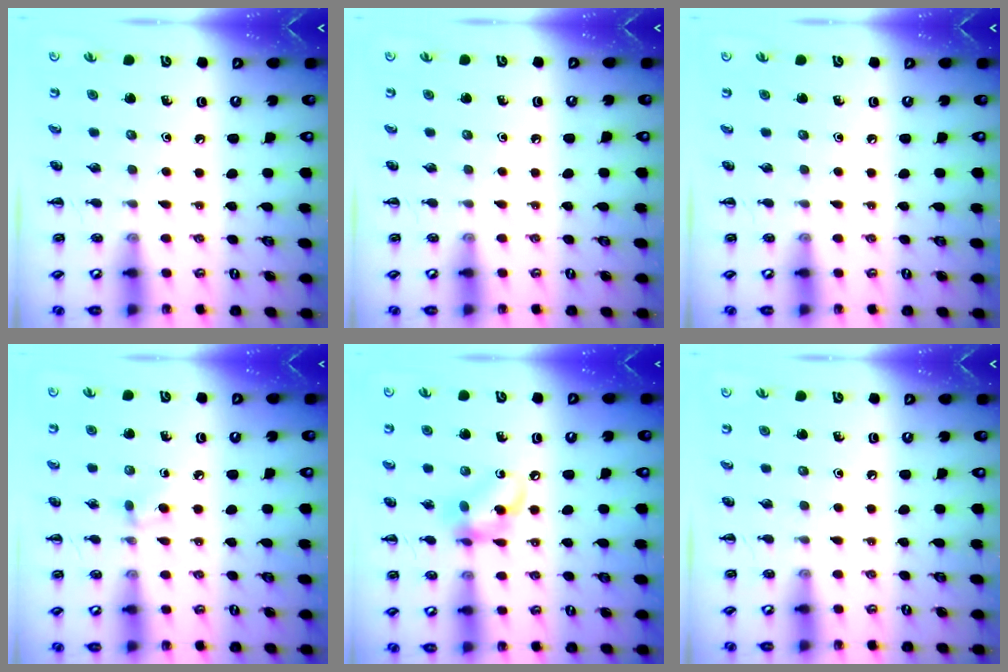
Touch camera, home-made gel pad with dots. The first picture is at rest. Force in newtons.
{"total": 0.0}
{"total": 0.0}
{"total": 3.9, "press": 3.6, "slide": 1.4}
{"total": 10.7, "press": 10.5, "slide": 2.0}
{"total": 0.0}